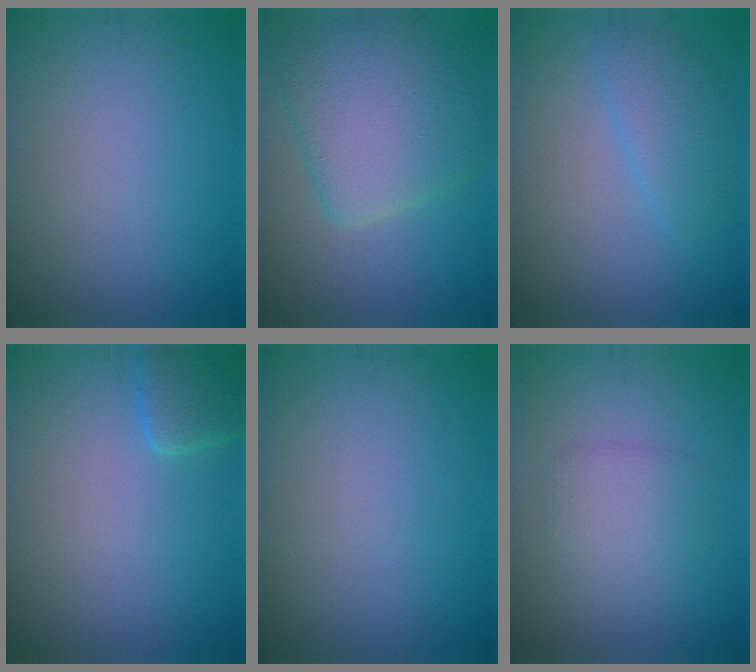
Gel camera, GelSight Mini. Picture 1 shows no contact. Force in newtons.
{"total": 7.3, "press": 7.3, "slide": 0.2}
{"total": 2.7, "press": 2.7, "slide": 0.1}
{"total": 2.4, "press": 2.4, "slide": 0.1}
{"total": 0.0}
{"total": 2.8, "press": 2.8, "slide": 0.0}